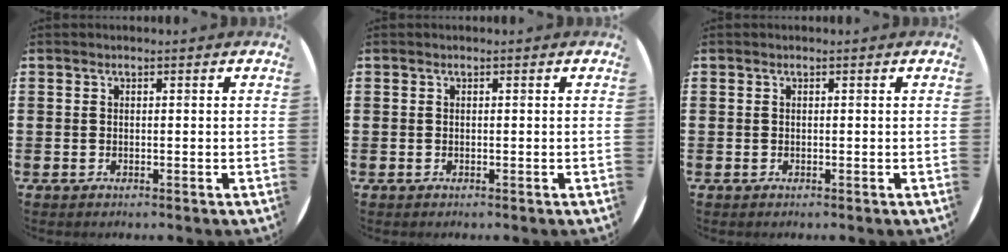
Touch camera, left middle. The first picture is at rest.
{"total": 0.0}
{"total": 0.0}